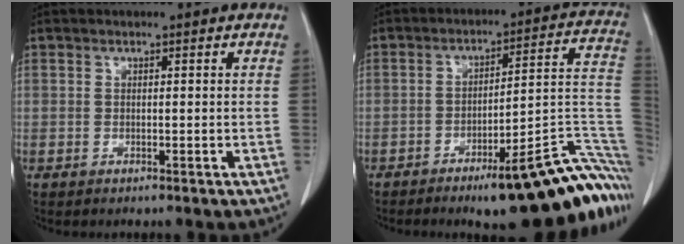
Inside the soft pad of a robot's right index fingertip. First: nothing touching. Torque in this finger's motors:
{"motor_torque": [0.37, -0.33, 0.25, 0.10]}